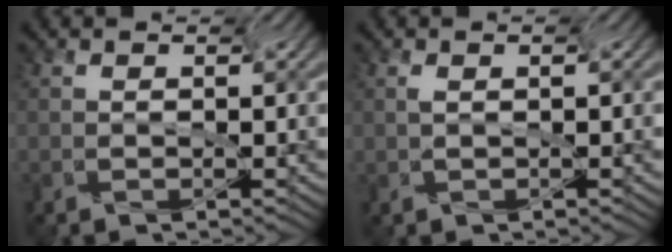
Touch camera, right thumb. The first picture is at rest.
{"total": 0.0}